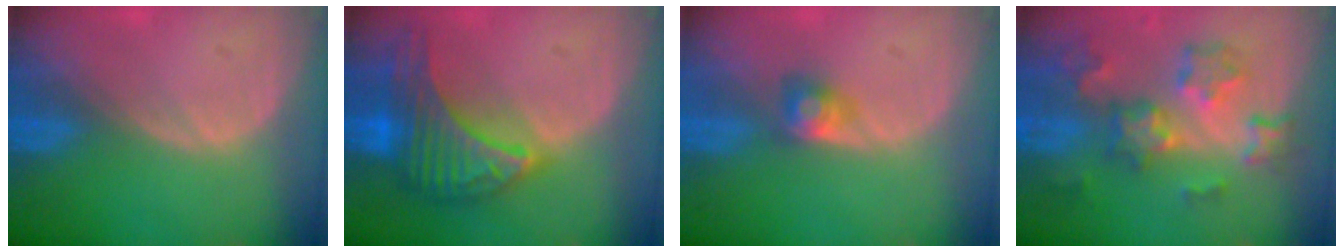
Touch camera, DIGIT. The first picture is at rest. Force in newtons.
{"total": 9.9, "press": 9.9, "slide": 0.6}
{"total": 2.6, "press": 2.5, "slide": 0.7}
{"total": 9.2, "press": 8.1, "slide": 4.3}